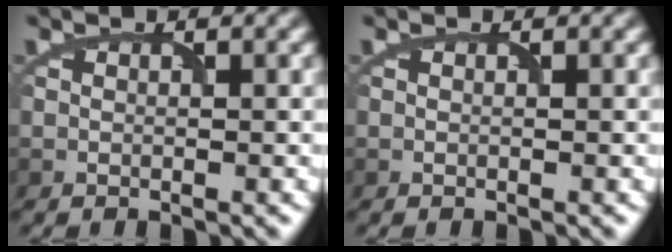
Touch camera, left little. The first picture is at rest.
{"total": 0.0}